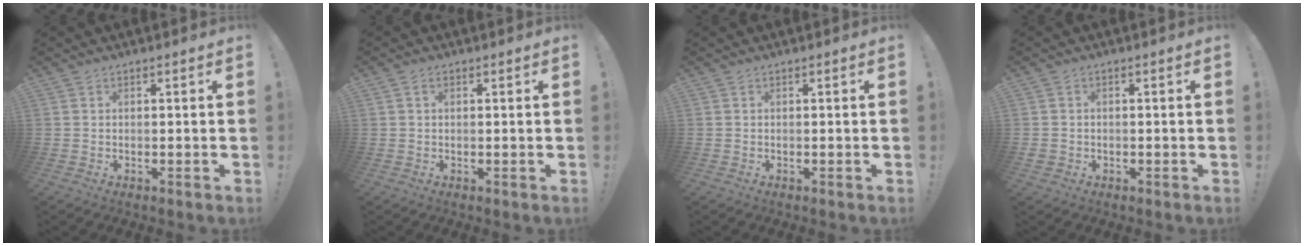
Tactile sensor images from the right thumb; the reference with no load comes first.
{"total": 0.9, "force": [0.2, 0.7, 0.5], "torque": [-0.012, 0.005, 0.005]}
{"total": 0.0}
{"total": 1.5, "force": [-0.3, 1.4, 0.5], "torque": [-0.008, 0.002, -0.005]}